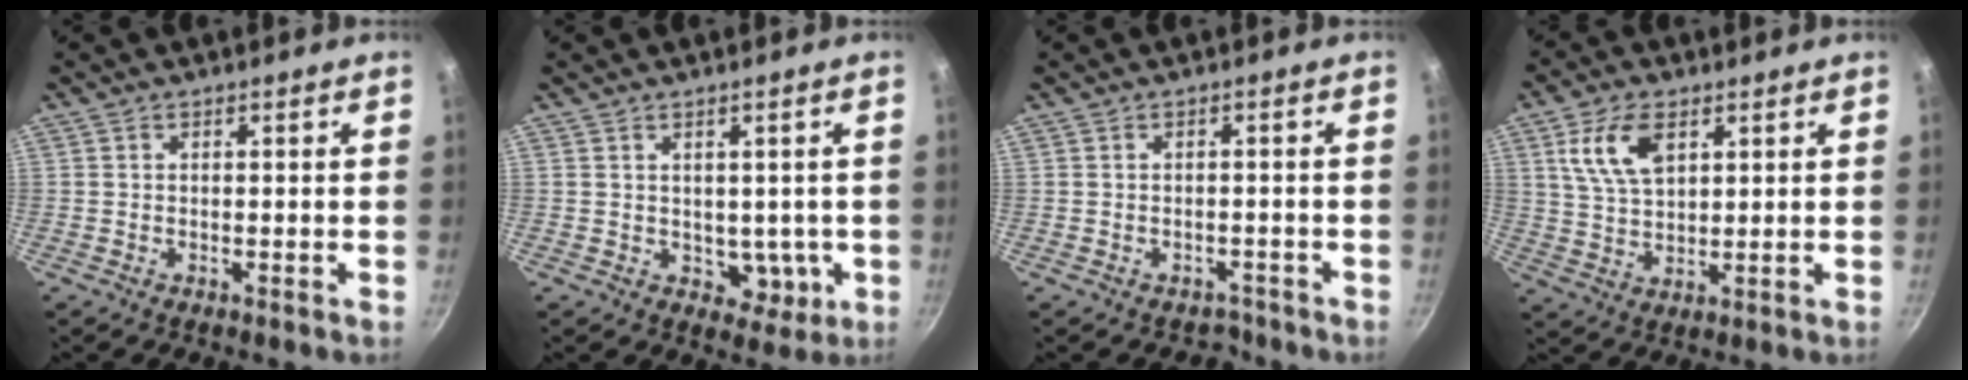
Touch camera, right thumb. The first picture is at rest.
{"total": 4.8, "force": [0.1, 3.7, 3.1], "torque": [-0.017, 0.002, 0.014]}
{"total": 2.1, "force": [-1.7, 1.3, -0.3], "torque": [0.027, 0.032, -0.012]}
{"total": 9.4, "force": [3.8, 5.2, 6.9], "torque": [-0.125, -0.009, 0.076]}